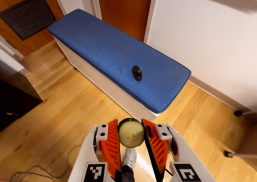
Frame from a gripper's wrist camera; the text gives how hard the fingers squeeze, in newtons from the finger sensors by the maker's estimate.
{"total": 7.1, "left": 6.9, "right": 7.4}